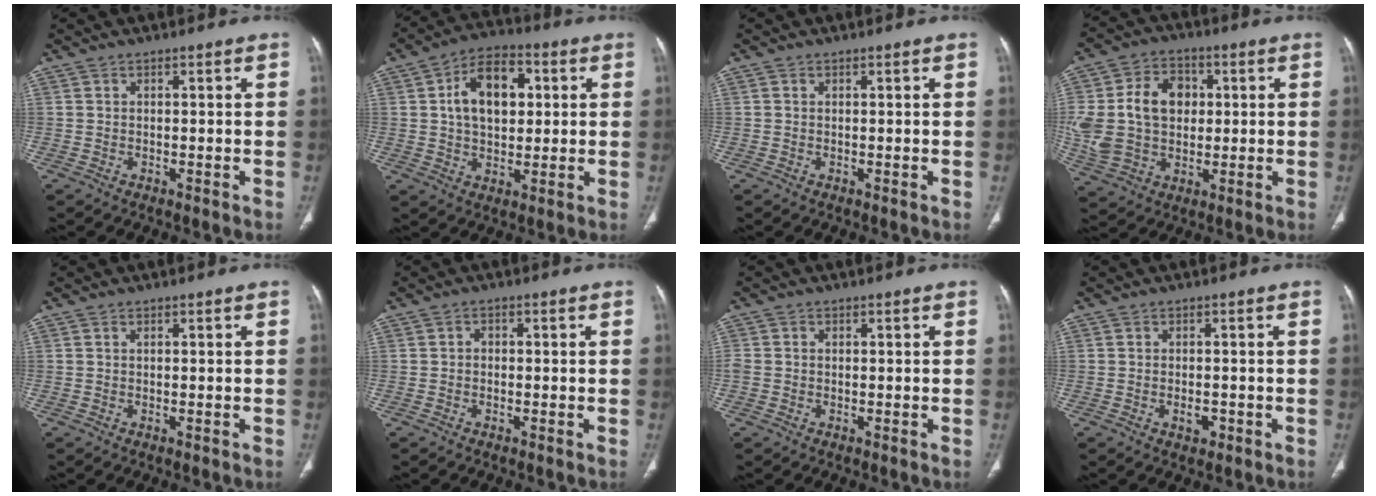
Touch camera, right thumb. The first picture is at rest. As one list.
[{"total": 12.7, "force": [2.6, 8.1, 9.4], "torque": [-0.131, 0.010, 0.037]}, {"total": 0.0}, {"total": 16.5, "force": [1.5, 12.4, 10.9], "torque": [-0.200, 0.016, 0.034]}, {"total": 0.0}, {"total": 1.2, "force": [-0.3, 1.0, 0.6], "torque": [-0.002, 0.004, -0.009]}, {"total": 1.6, "force": [-0.3, 1.4, 0.7], "torque": [-0.013, 0.005, -0.007]}, {"total": 2.4, "force": [-0.9, 1.6, 1.6], "torque": [-0.015, 0.005, -0.009]}]